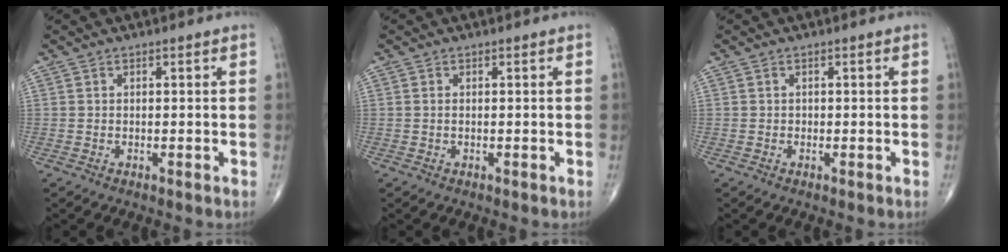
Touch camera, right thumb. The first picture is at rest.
{"total": 0.0}
{"total": 0.0}